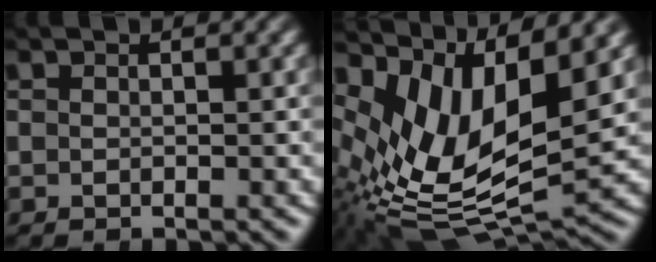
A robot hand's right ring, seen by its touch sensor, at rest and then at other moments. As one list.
[{"total": 11.9, "force": [0.6, 7.8, 9.0], "torque": [-0.183, -0.027, 0.019]}]